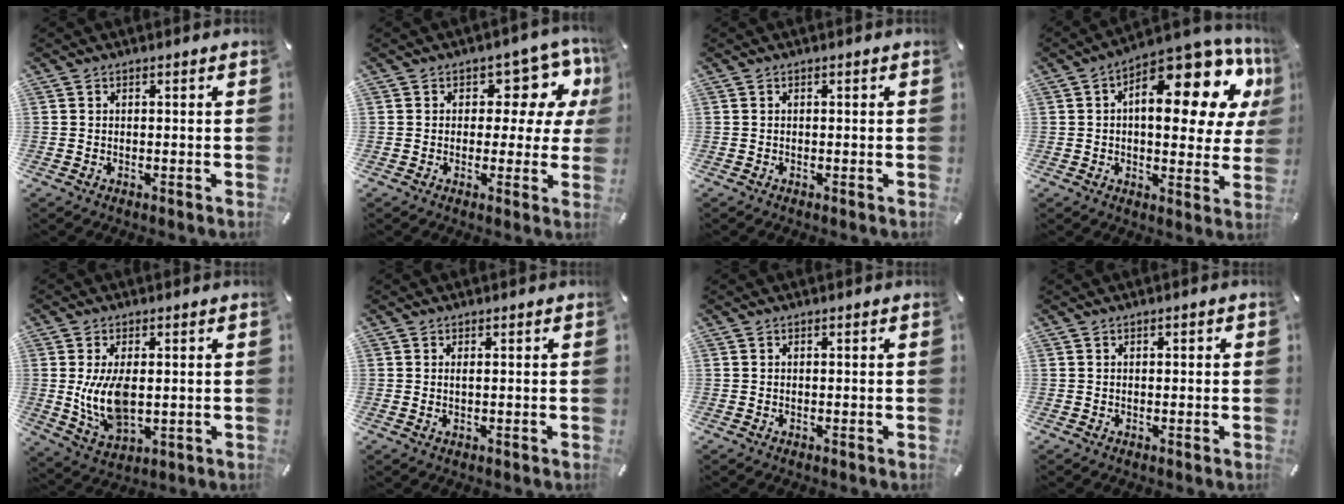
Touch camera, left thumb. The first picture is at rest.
{"total": 9.6, "force": [3.8, 6.2, 6.2], "torque": [-0.066, -0.033, 0.064]}
{"total": 0.0}
{"total": 19.2, "force": [8.4, 8.0, 15.2], "torque": [-0.216, -0.068, 0.132]}
{"total": 9.7, "force": [0.4, 5.2, 8.2], "torque": [-0.193, -0.015, 0.000]}
{"total": 1.2, "force": [0.4, 0.1, 1.1], "torque": [-0.023, -0.002, 0.006]}
{"total": 0.0}
{"total": 0.6, "force": [0.0, 0.4, 0.4], "torque": [-0.008, 0.001, -0.001]}